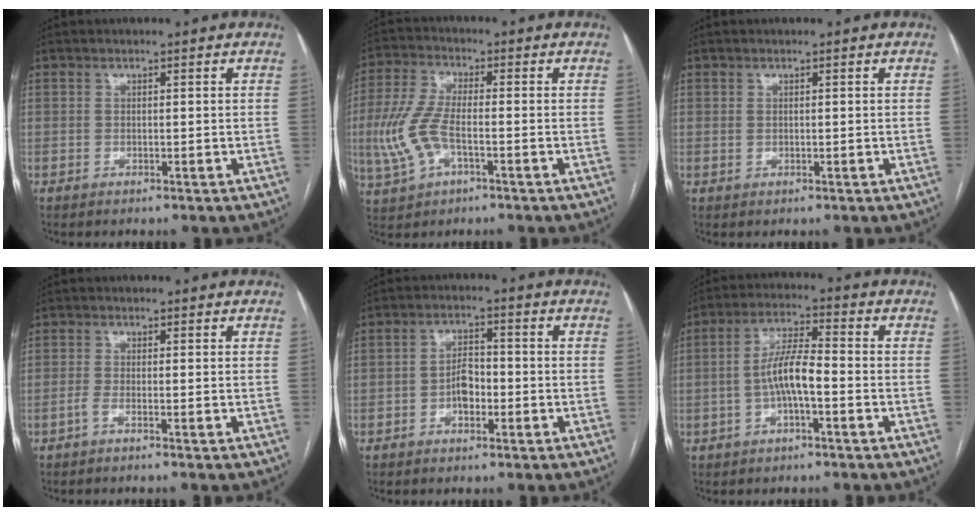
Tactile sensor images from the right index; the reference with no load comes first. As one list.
[{"total": 8.7, "force": [-2.3, 3.5, 7.7], "torque": [-0.188, 0.000, -0.042]}, {"total": 0.0}, {"total": 1.5, "force": [-1.0, -0.5, 1.0], "torque": [-0.017, 0.002, -0.018]}, {"total": 4.0, "force": [-1.4, 2.1, 3.0], "torque": [-0.054, 0.010, -0.028]}, {"total": 6.6, "force": [-1.7, 1.3, 6.2], "torque": [-0.125, 0.016, -0.034]}]